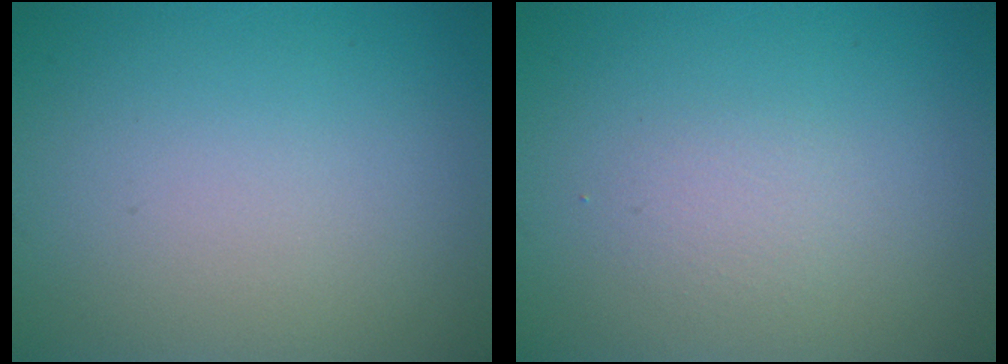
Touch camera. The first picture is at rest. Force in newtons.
{"total": 1.2, "press": 1.2, "slide": 0.0}